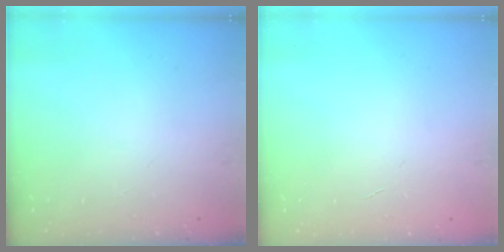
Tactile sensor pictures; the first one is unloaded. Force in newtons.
{"total": 0.0}